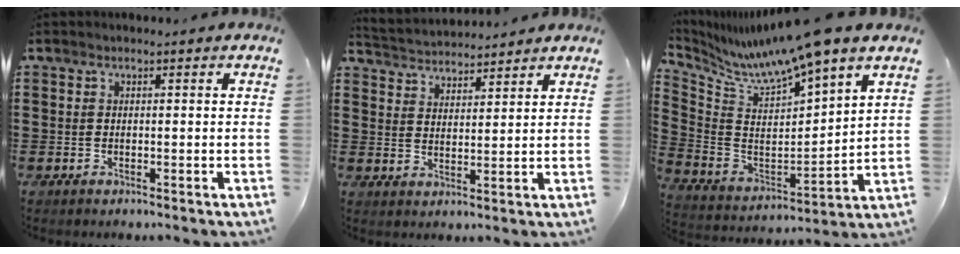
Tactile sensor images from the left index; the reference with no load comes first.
{"total": 3.3, "force": [3.2, 0.4, -0.6], "torque": [-0.004, -0.013, 0.058]}
{"total": 9.0, "force": [8.0, -0.5, 4.2], "torque": [-0.112, -0.064, 0.125]}